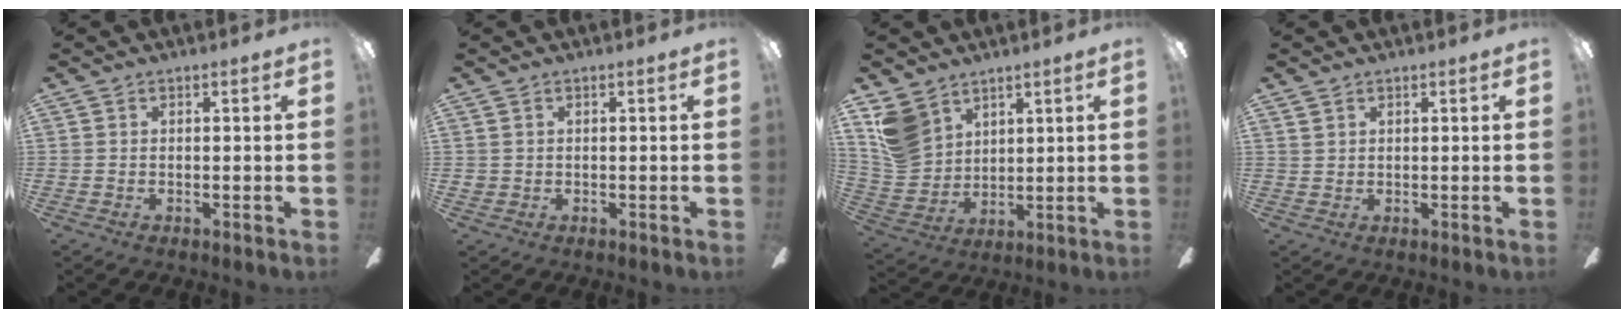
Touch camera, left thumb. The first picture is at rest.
{"total": 1.3, "force": [-0.1, 1.2, 0.3], "torque": [-0.004, 0.002, -0.003]}
{"total": 10.5, "force": [6.2, 7.7, 3.5], "torque": [-0.096, -0.021, 0.128]}
{"total": 1.1, "force": [0.8, 0.7, 0.1], "torque": [-0.003, -0.003, 0.017]}